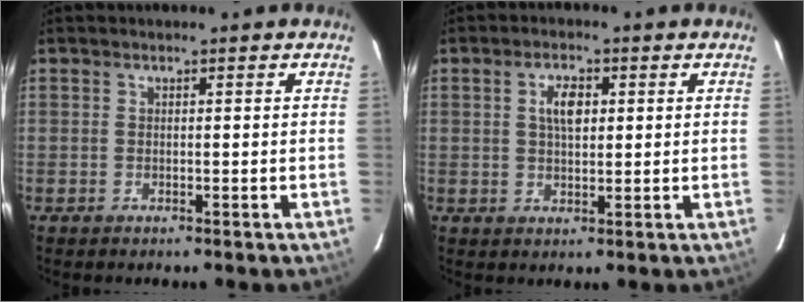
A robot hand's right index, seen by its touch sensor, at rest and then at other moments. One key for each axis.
{"total": 4.3, "fx": 1.1, "fy": 2.1, "fz": 3.5, "tx": -0.063, "ty": 0.008, "tz": 0.022}